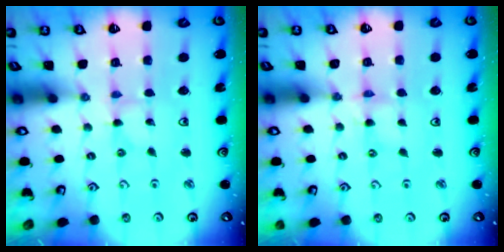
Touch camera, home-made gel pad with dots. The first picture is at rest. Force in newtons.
{"total": 0.0}